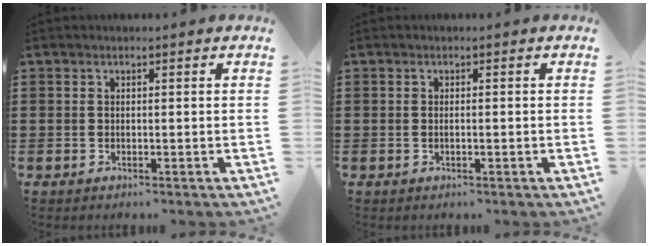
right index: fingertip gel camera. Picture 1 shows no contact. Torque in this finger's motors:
{"motor_torque": [-0.28, 0.35, 0.02, 0.00]}